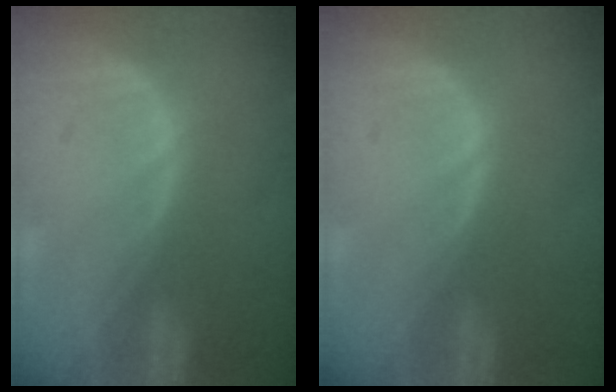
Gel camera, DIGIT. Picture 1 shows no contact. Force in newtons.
{"total": 0.0}